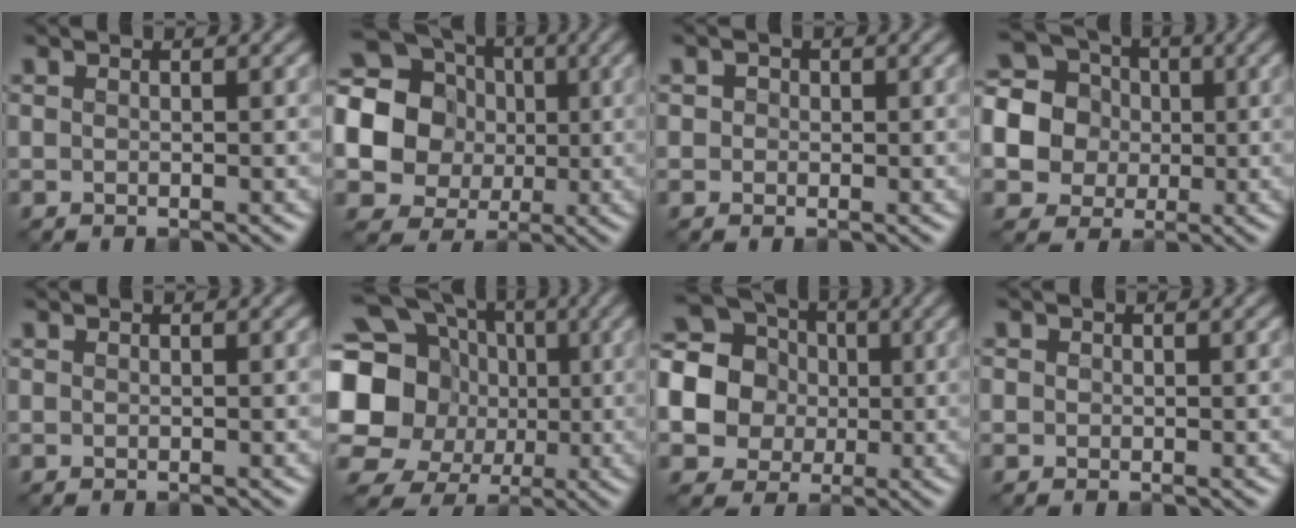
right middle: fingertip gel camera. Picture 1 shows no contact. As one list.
[{"total": 19.1, "force": [2.1, 17.8, 6.7], "torque": [-0.183, 0.015, 0.001]}, {"total": 1.2, "force": [0.4, 1.0, 0.4], "torque": [-0.001, 0.003, -0.005]}, {"total": 13.1, "force": [0.7, 12.2, 4.8], "torque": [-0.149, 0.023, -0.011]}, {"total": 0.0}, {"total": 19.3, "force": [1.6, 17.5, 7.9], "torque": [-0.194, 0.028, -0.015]}, {"total": 17.5, "force": [0.9, 16.3, 6.3], "torque": [-0.181, 0.016, -0.020]}, {"total": 0.7, "force": [0.1, 0.7, 0.1], "torque": [0.001, -0.001, -0.002]}]